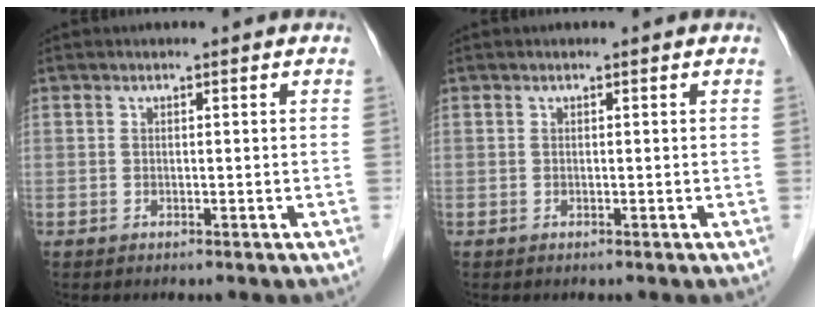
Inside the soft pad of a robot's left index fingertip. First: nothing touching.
{"total": 0.0}